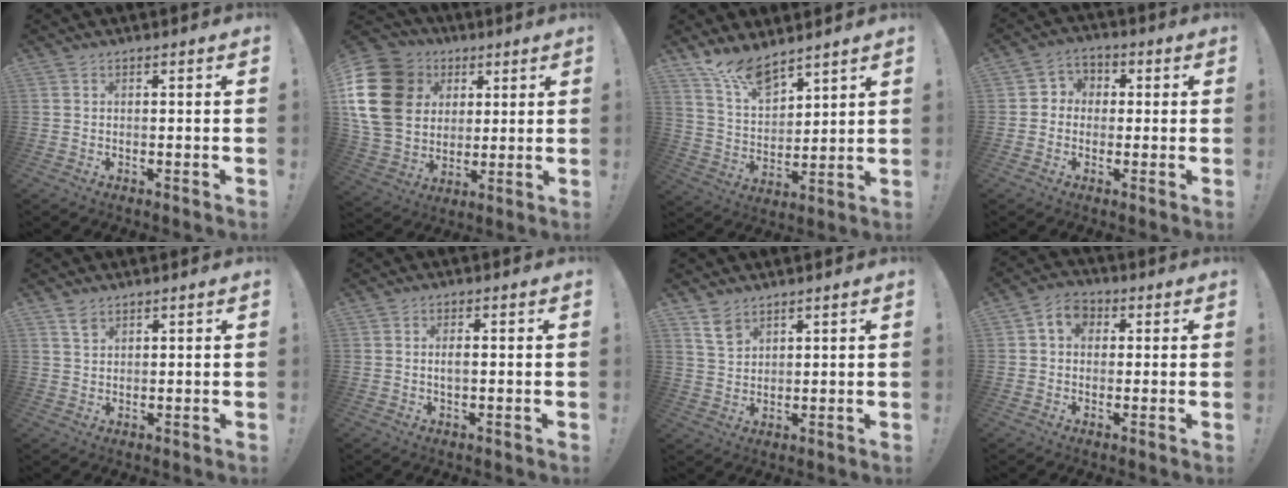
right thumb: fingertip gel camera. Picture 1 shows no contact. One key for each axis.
{"total": 21.3, "fx": 5.2, "fy": 16.9, "fz": 11.9, "tx": -0.225, "ty": -0.013, "tz": 0.119}
{"total": 11.2, "fx": 9.5, "fy": 4.0, "fz": 4.4, "tx": -0.096, "ty": -0.066, "tz": 0.182}
{"total": 5.0, "fx": -1.2, "fy": 4.6, "fz": 1.5, "tx": -0.024, "ty": 0.020, "tz": -0.019}
{"total": 2.8, "fx": 2.0, "fy": 1.6, "fz": 1.2, "tx": -0.014, "ty": -0.010, "tz": 0.036}
{"total": 1.9, "fx": -0.1, "fy": 0.5, "fz": 1.8, "tx": -0.027, "ty": -0.001, "tz": -0.004}
{"total": 5.6, "fx": 4.0, "fy": 3.3, "fz": 2.2, "tx": -0.035, "ty": -0.021, "tz": 0.076}
{"total": 6.3, "fx": 1.6, "fy": 5.0, "fz": 3.3, "tx": -0.050, "ty": 0.003, "tz": 0.030}